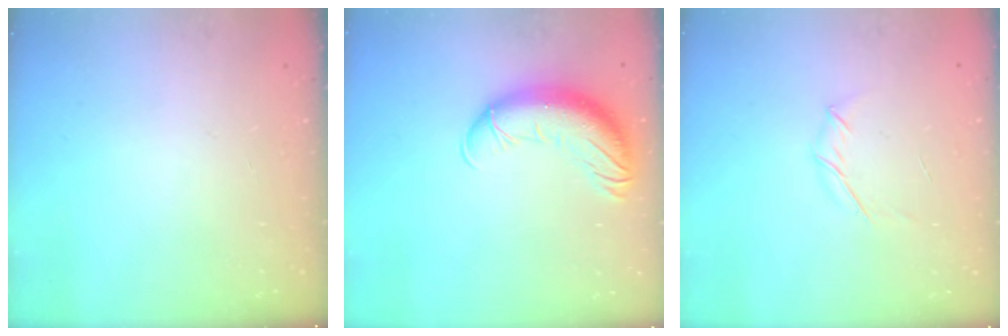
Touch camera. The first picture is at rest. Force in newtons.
{"total": 14.8, "press": 14.3, "slide": 3.6}
{"total": 3.8, "press": 3.7, "slide": 0.9}